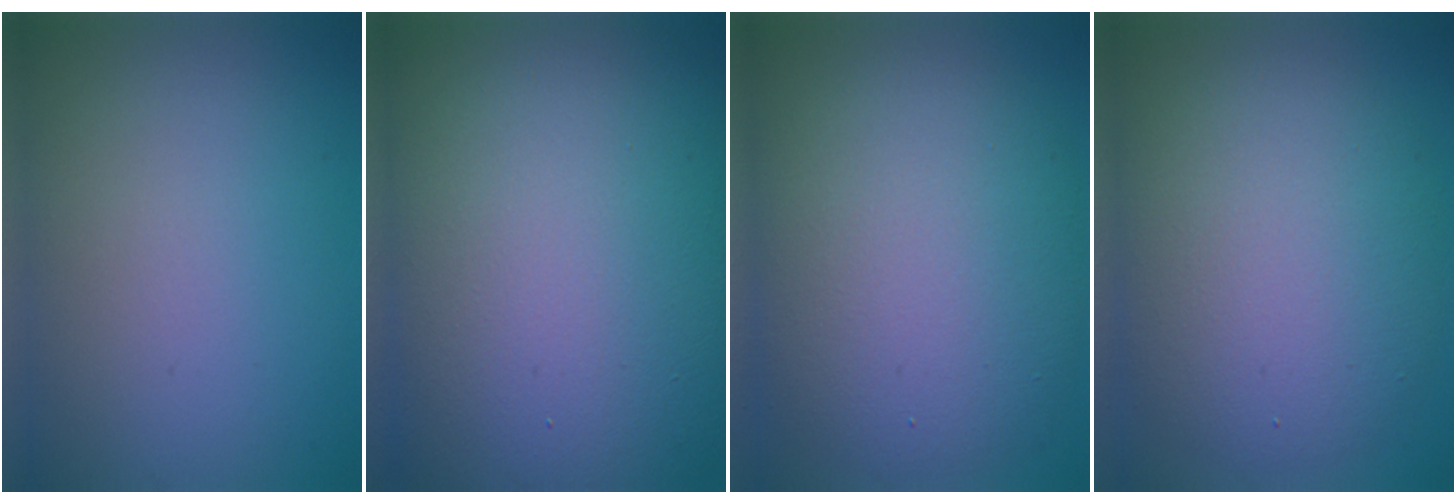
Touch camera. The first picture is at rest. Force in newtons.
{"total": 20.3, "press": 20.3, "slide": 1.2}
{"total": 10.4, "press": 10.4, "slide": 0.6}
{"total": 8.7, "press": 8.7, "slide": 0.4}